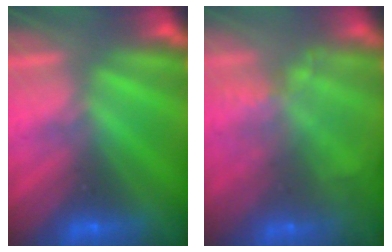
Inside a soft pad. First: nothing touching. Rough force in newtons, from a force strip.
{"total": 9.1}